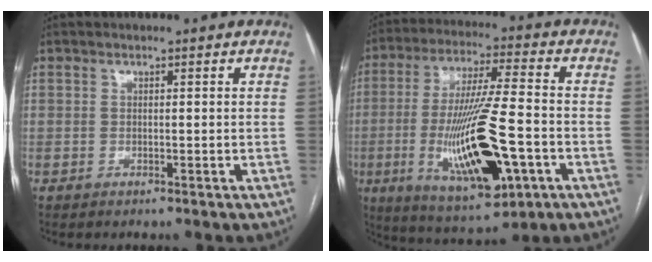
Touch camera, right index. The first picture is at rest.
{"total": 18.6, "force": [-5.2, 3.4, 17.5], "torque": [-0.347, -0.021, -0.075]}